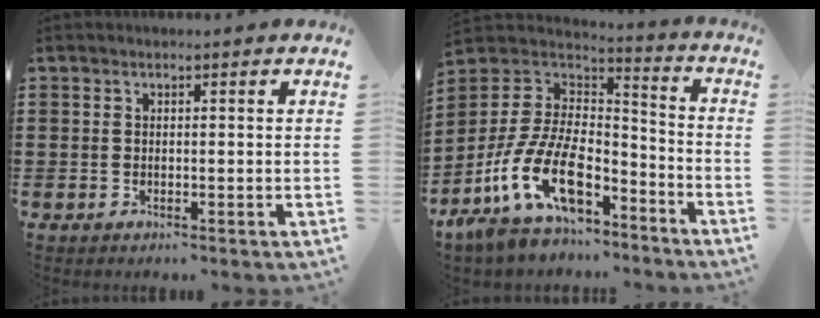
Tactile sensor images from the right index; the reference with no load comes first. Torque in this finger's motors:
{"motor_torque": [1.18, 0.95, 0.14, -0.04]}